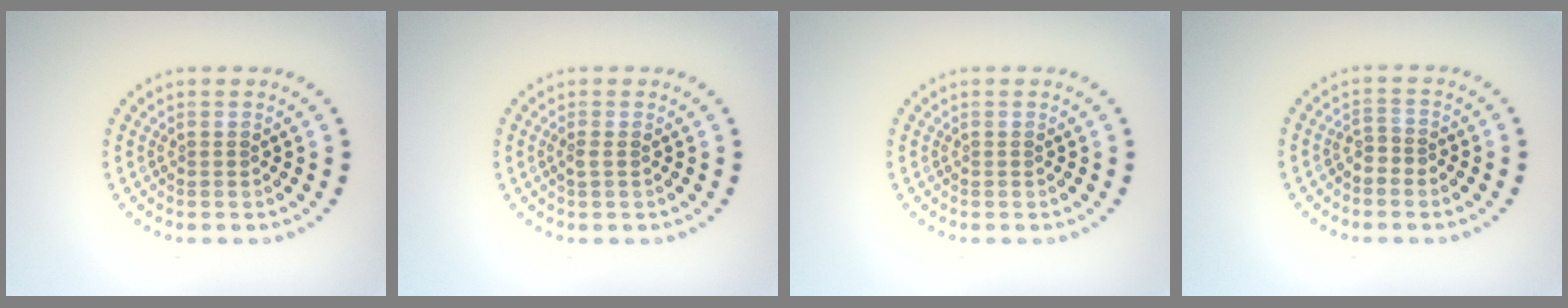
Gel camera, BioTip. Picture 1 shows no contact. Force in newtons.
{"total": 0.7, "press": 0.6, "slide": 0.4}
{"total": 0.0}
{"total": 1.4, "press": 1.1, "slide": 0.8}